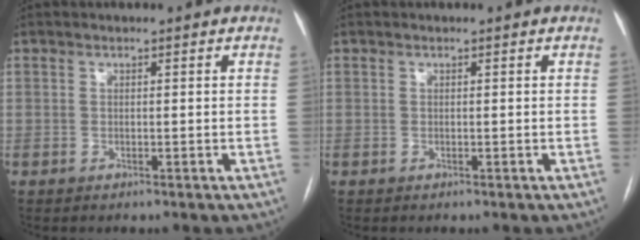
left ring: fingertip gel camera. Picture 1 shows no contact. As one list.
[{"total": 0.0}]